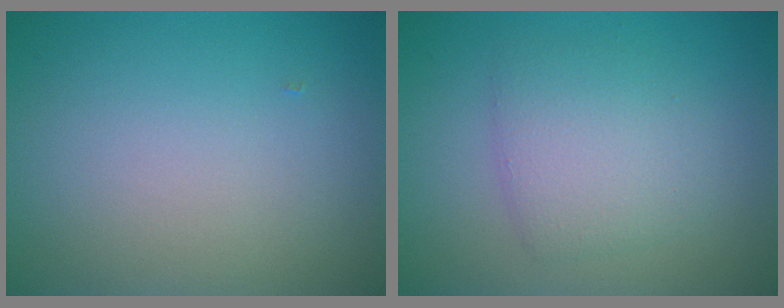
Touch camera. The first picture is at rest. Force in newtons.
{"total": 3.5, "press": 3.5, "slide": 0.2}